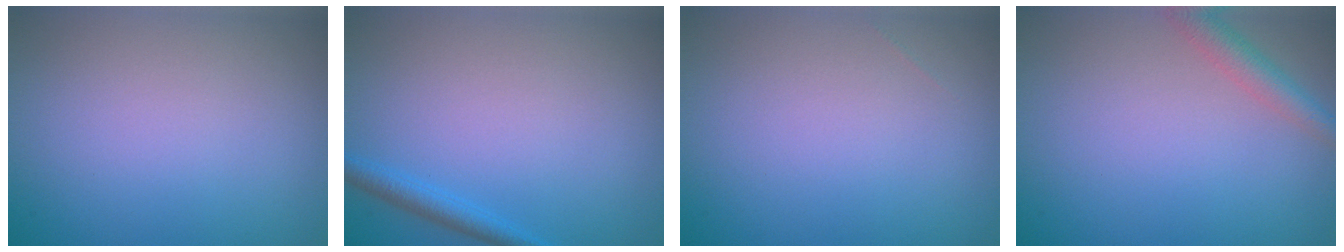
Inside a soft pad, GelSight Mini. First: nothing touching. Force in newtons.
{"total": 2.3, "press": 2.3, "slide": 0.0}
{"total": 0.0}
{"total": 2.4, "press": 2.4, "slide": 0.1}